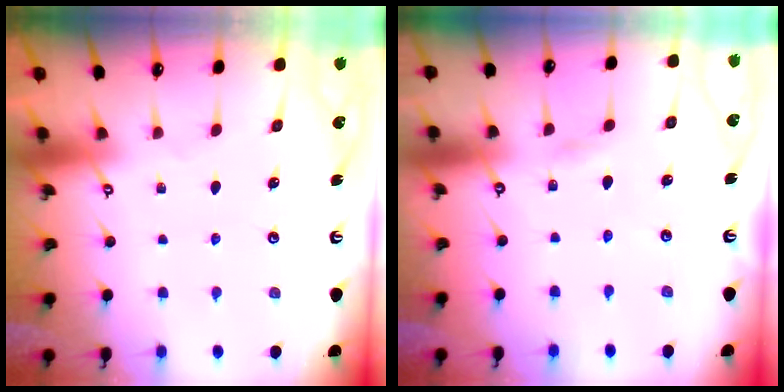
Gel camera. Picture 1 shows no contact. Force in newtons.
{"total": 2.8, "press": 2.8, "slide": 0.2}